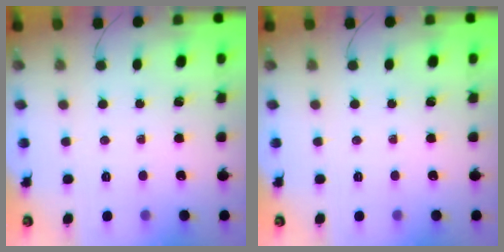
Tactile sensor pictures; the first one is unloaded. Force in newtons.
{"total": 0.0}